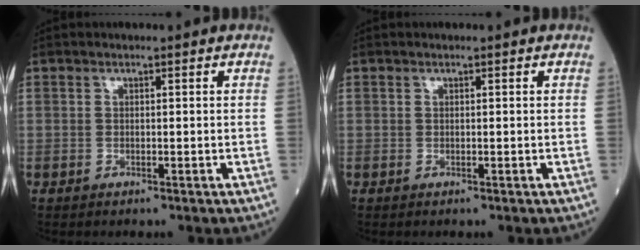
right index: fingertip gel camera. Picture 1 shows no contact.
{"total": 0.0}